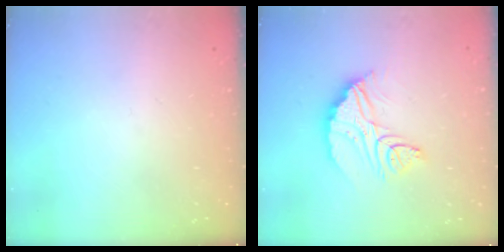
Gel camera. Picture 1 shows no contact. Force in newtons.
{"total": 12.3, "press": 12.3, "slide": 1.0}